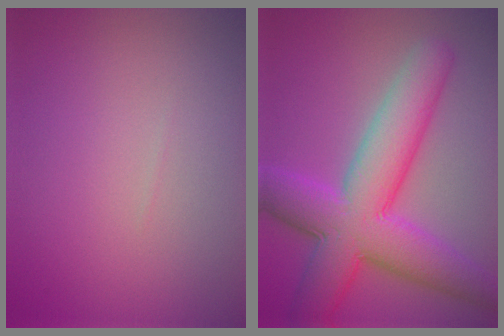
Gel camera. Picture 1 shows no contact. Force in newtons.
{"total": 9.7, "press": 9.7, "slide": 0.2}